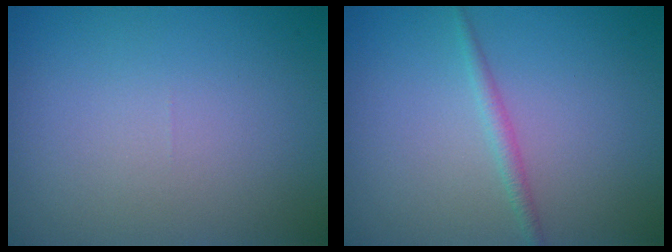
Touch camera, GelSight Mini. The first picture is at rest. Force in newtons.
{"total": 1.2, "press": 1.2, "slide": 0.1}